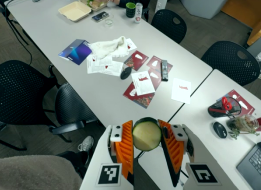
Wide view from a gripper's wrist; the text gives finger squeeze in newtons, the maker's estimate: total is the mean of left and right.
{"total": 12.9, "left": 13.3, "right": 12.5}